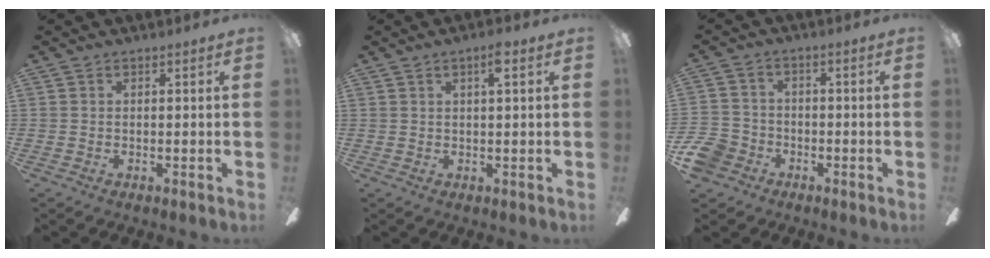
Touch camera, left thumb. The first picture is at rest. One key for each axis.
{"total": 3.4, "fx": 1.6, "fy": 0.8, "fz": 2.9, "tx": -0.045, "ty": 0.001, "tz": 0.022}
{"total": 7.8, "fx": -4.1, "fy": 5.9, "fz": 2.8, "tx": -0.079, "ty": 0.030, "tz": -0.080}